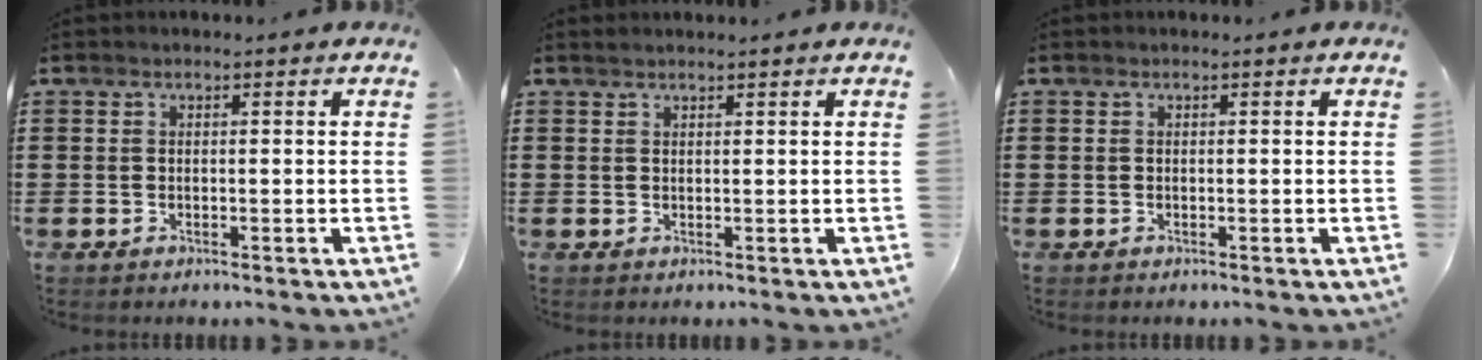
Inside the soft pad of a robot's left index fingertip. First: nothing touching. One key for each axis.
{"total": 0.8, "fx": 0.8, "fy": 0.1, "fz": 0.1, "tx": -0.003, "ty": 0.000, "tz": 0.015}
{"total": 0.0}